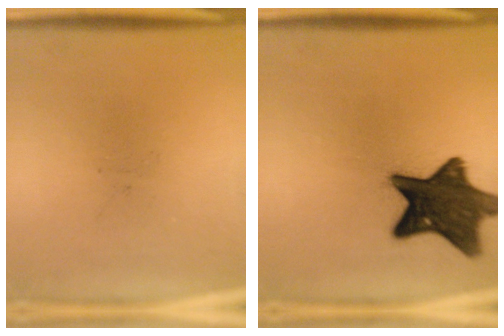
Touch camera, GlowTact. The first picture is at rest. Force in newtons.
{"total": 14.2}